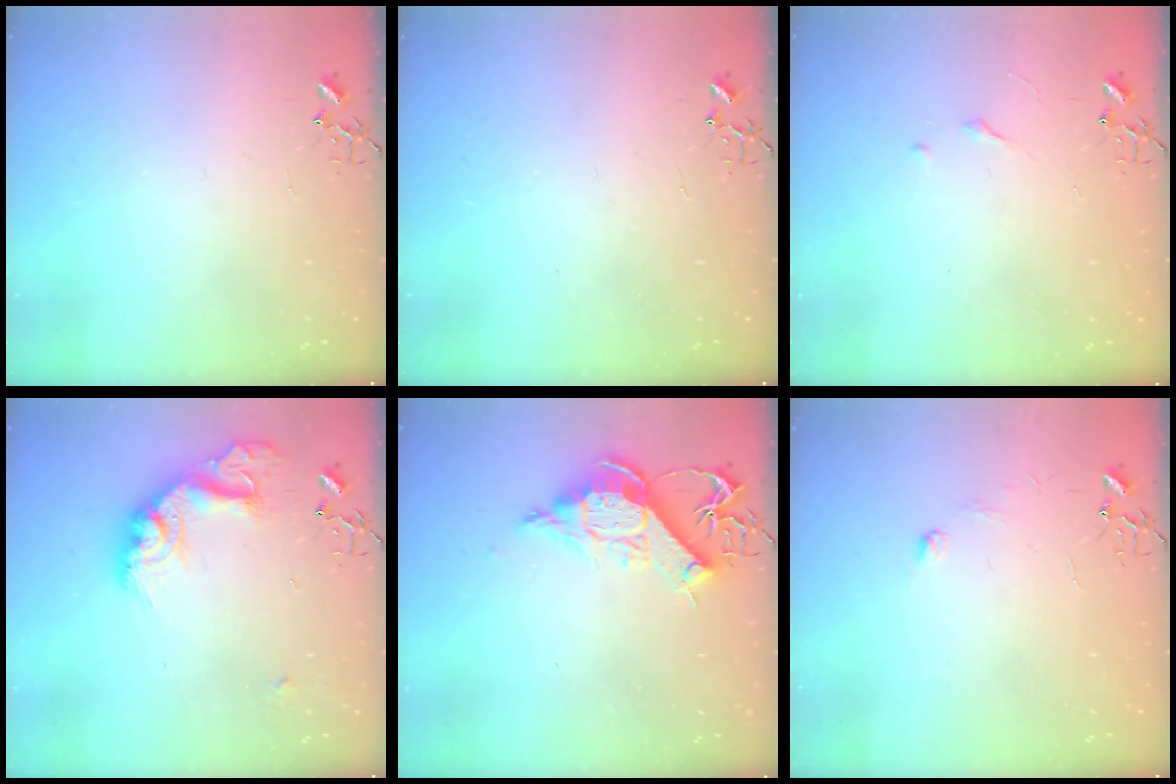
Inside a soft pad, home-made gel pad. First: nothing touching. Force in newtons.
{"total": 0.0}
{"total": 2.7, "press": 2.7, "slide": 0.4}
{"total": 19.6, "press": 19.6, "slide": 1.4}
{"total": 12.4, "press": 12.3, "slide": 1.8}
{"total": 5.6, "press": 5.6, "slide": 0.7}